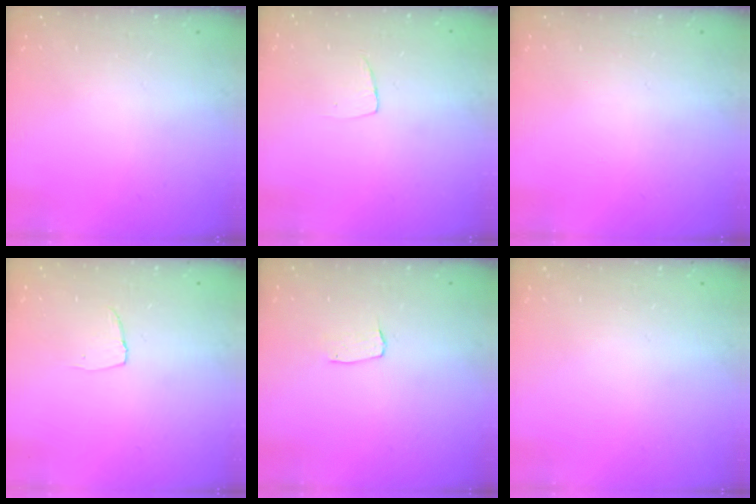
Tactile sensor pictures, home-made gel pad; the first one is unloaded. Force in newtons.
{"total": 3.5, "press": 3.5, "slide": 0.3}
{"total": 0.0}
{"total": 3.5, "press": 3.5, "slide": 0.3}
{"total": 3.6, "press": 3.6, "slide": 0.3}
{"total": 0.0}